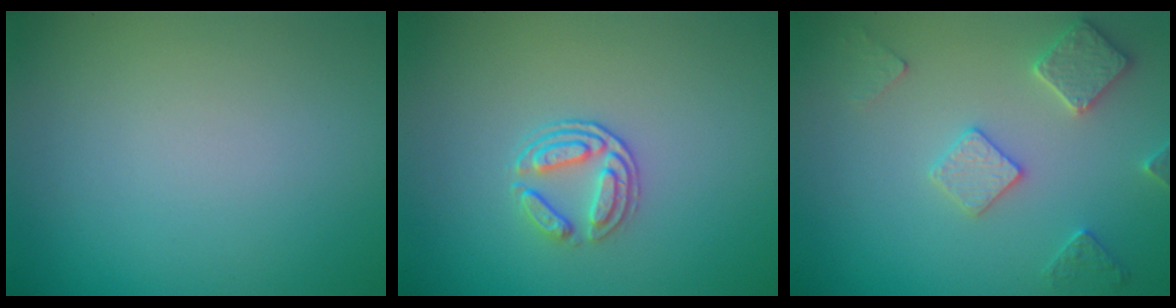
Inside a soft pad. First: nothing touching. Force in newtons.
{"total": 2.4, "press": 1.9, "slide": 1.5}
{"total": 2.9, "press": 2.8, "slide": 0.5}